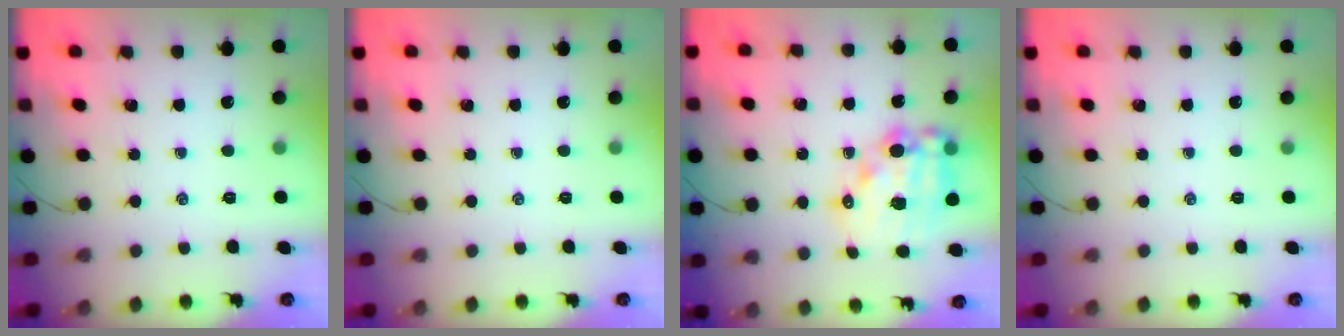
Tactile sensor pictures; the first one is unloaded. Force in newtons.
{"total": 0.0}
{"total": 16.4, "press": 16.1, "slide": 3.3}
{"total": 0.0}